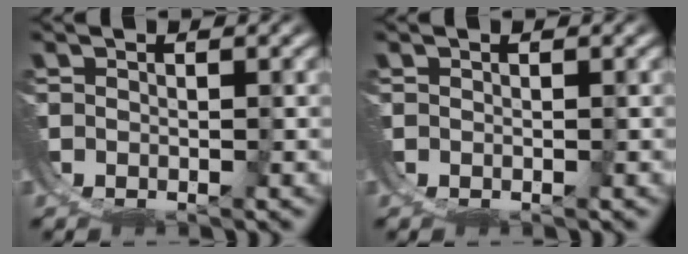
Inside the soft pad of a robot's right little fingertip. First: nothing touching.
{"total": 0.0}